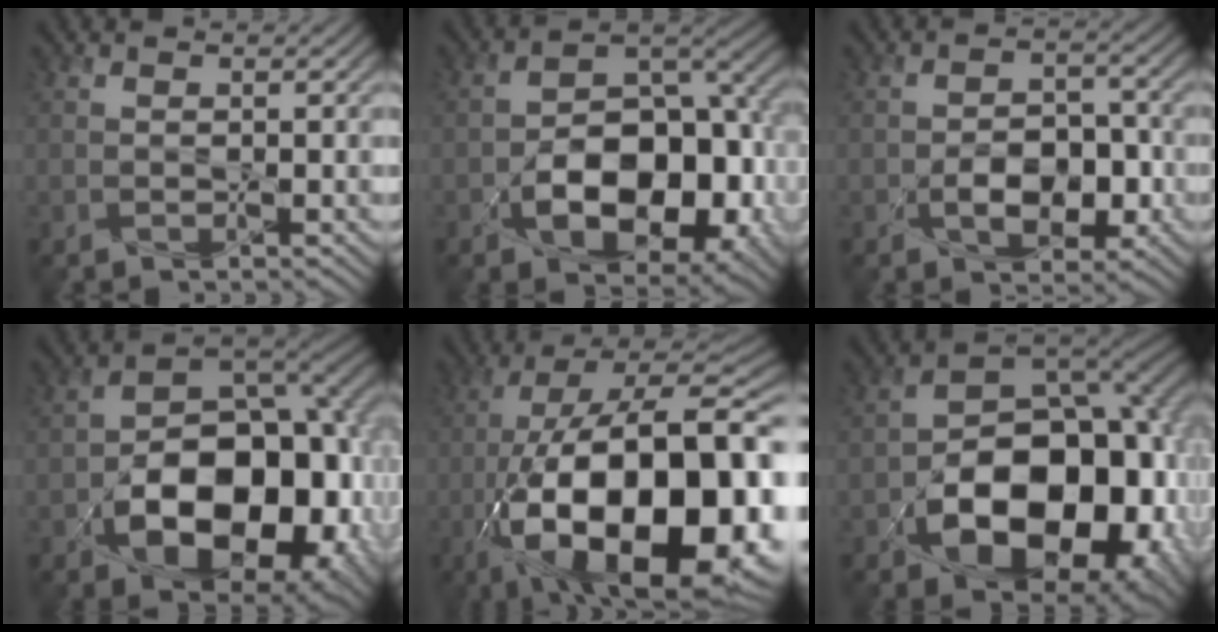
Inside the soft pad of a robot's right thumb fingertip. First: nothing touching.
{"total": 13.4, "force": [-4.1, 8.2, 9.8], "torque": [-0.151, -0.021, -0.064]}
{"total": 5.7, "force": [-1.9, 3.6, 4.0], "torque": [-0.062, -0.005, -0.031]}
{"total": 16.7, "force": [-4.4, 10.5, 12.2], "torque": [-0.162, -0.032, -0.067]}
{"total": 23.1, "force": [-7.5, 10.4, 19.3], "torque": [-0.331, -0.035, -0.100]}
{"total": 18.5, "force": [-5.1, 12.0, 13.2], "torque": [-0.178, -0.046, -0.068]}